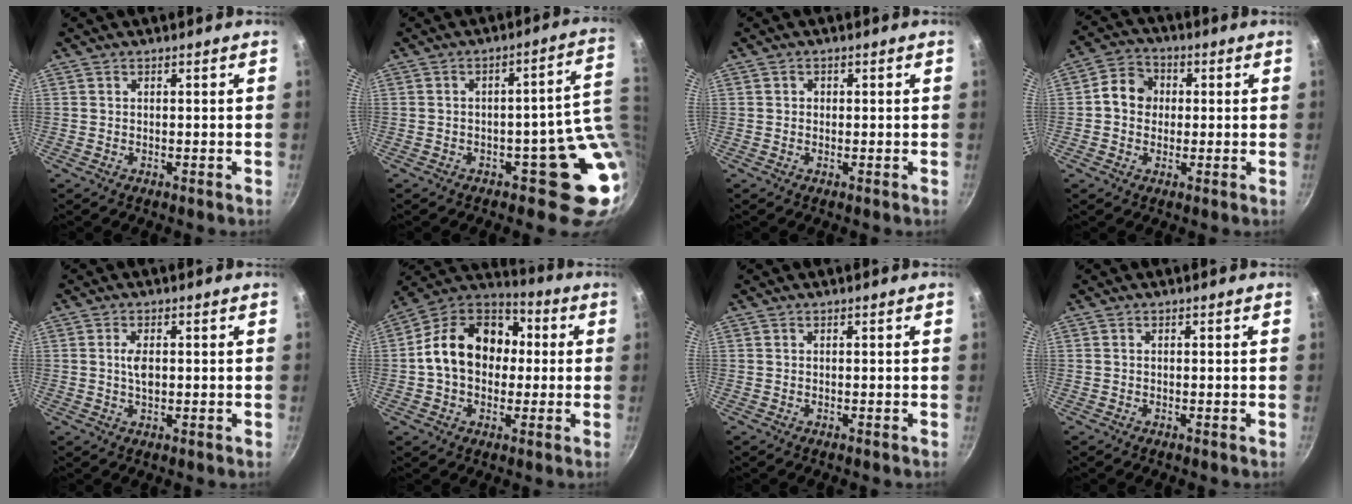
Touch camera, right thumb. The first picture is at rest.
{"total": 9.0, "force": [-0.2, 4.9, 7.6], "torque": [-0.041, 0.018, 0.004]}
{"total": 0.8, "force": [0.0, 0.7, 0.2], "torque": [0.002, 0.001, -0.001]}
{"total": 7.1, "force": [0.6, 6.1, 3.6], "torque": [-0.034, 0.013, -0.008]}
{"total": 3.3, "force": [0.3, 1.6, 2.8], "torque": [-0.049, 0.002, 0.003]}
{"total": 17.9, "force": [0.8, 13.5, 11.7], "torque": [-0.162, 0.041, -0.005]}
{"total": 0.0}
{"total": 0.0}